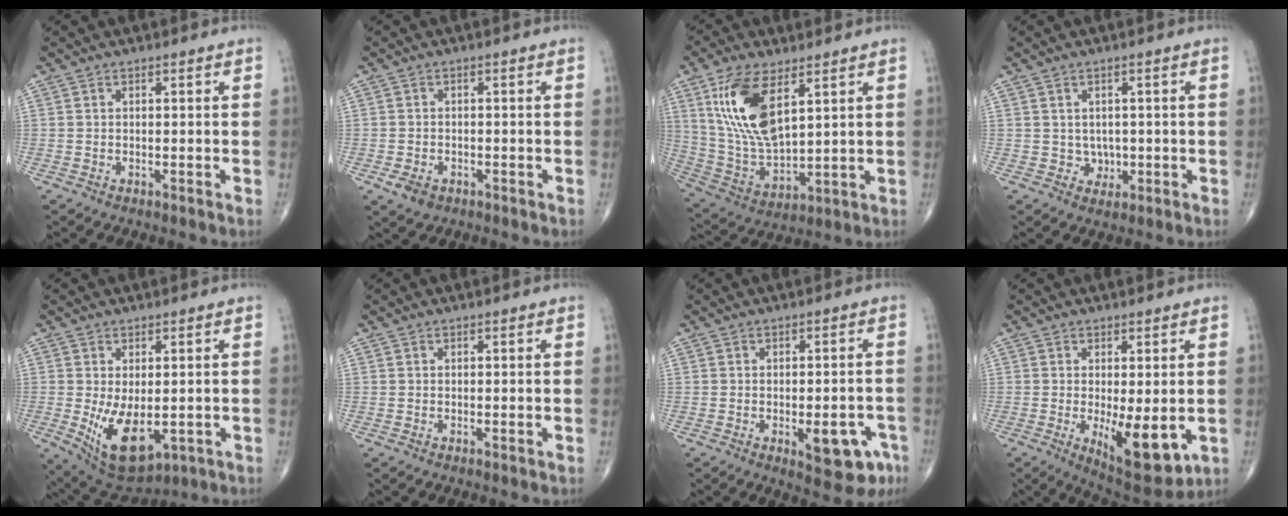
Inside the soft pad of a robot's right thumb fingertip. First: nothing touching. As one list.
[{"total": 3.1, "force": [-1.5, 2.1, 1.7], "torque": [-0.027, 0.001, -0.022]}, {"total": 15.7, "force": [6.6, 7.0, 12.5], "torque": [-0.240, -0.025, 0.138]}, {"total": 2.5, "force": [-0.1, 2.3, 1.2], "torque": [-0.003, 0.002, 0.003]}, {"total": 10.8, "force": [-1.9, 5.7, 8.9], "torque": [-0.141, -0.016, -0.010]}, {"total": 0.0}, {"total": 9.1, "force": [-3.7, 3.9, 7.4], "torque": [-0.066, 0.013, -0.037]}, {"total": 10.5, "force": [-2.0, 3.9, 9.6], "torque": [-0.129, -0.027, -0.018]}]